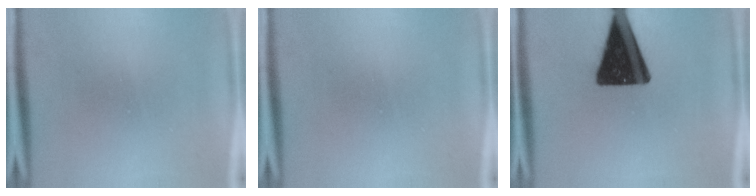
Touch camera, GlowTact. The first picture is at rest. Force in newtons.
{"total": 0.0}
{"total": 16.9}